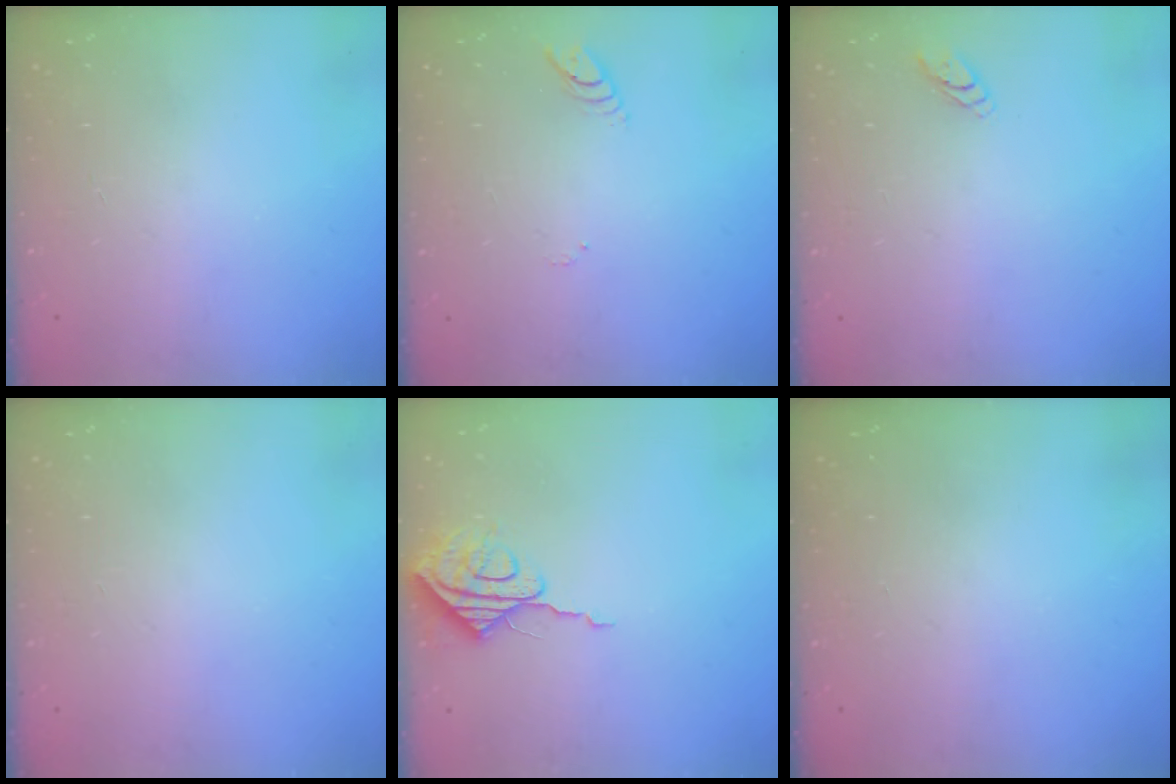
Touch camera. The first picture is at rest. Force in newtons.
{"total": 3.7, "press": 3.7, "slide": 0.4}
{"total": 2.8, "press": 2.8, "slide": 0.3}
{"total": 0.0}
{"total": 7.9, "press": 7.9, "slide": 0.7}
{"total": 0.0}